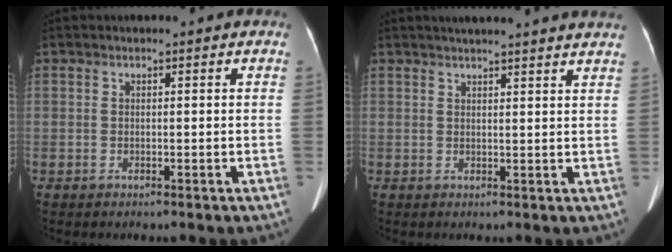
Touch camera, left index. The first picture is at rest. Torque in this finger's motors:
{"motor_torque": [0.63, -1.03, 0.30, 0.10]}